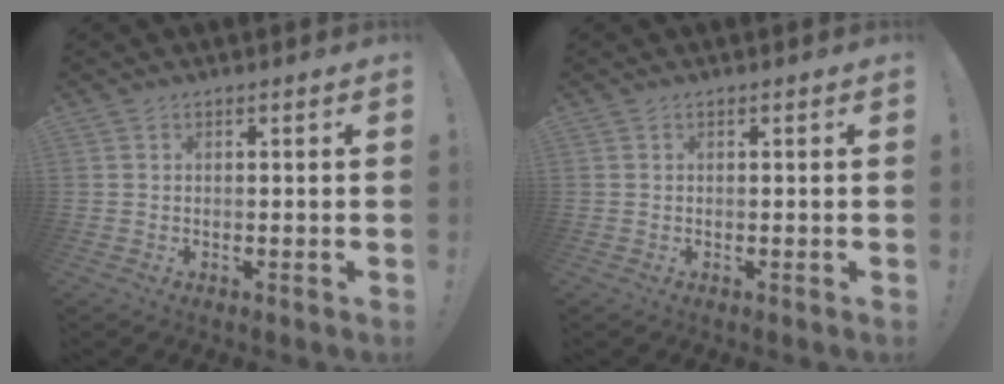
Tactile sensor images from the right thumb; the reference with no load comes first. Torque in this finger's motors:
{"motor_torque": [0.00, 0.00, 0.00, 0.00, 0.01]}